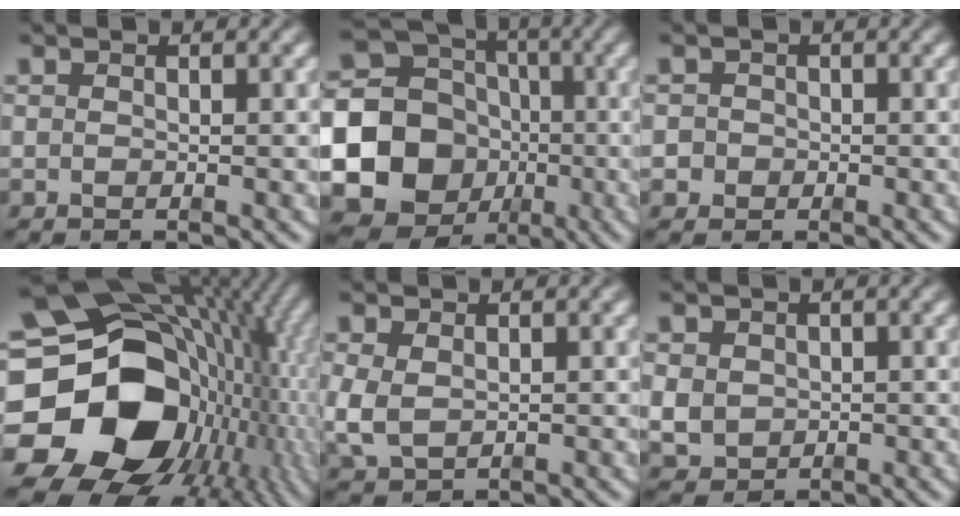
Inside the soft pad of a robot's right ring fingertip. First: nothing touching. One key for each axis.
{"total": 20.8, "fx": -4.0, "fy": 18.7, "fz": 8.3, "tx": -0.192, "ty": -0.069, "tz": -0.072}
{"total": 2.3, "fx": -0.8, "fy": 2.2, "fz": 0.1, "tx": -0.012, "ty": -0.009, "tz": -0.015}
{"total": 29.7, "fx": -1.1, "fy": 21.3, "fz": 20.6, "tx": -0.325, "ty": -0.062, "tz": -0.011}
{"total": 3.0, "fx": -0.2, "fy": 2.5, "fz": 1.6, "tx": -0.058, "ty": -0.023, "tz": 0.016}
{"total": 3.6, "fx": -0.4, "fy": 3.3, "fz": 1.4, "tx": -0.038, "ty": -0.023, "tz": 0.009}